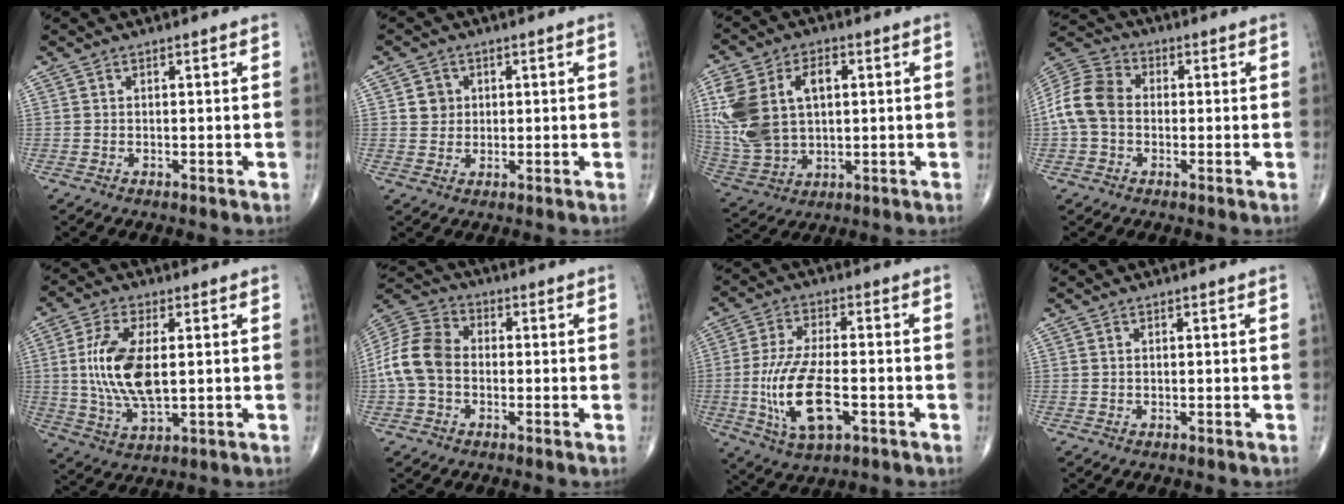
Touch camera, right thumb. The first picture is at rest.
{"total": 3.3, "force": [0.8, 3.1, 0.9], "torque": [0.005, 0.001, 0.009]}
{"total": 18.2, "force": [3.3, 11.6, 13.7], "torque": [-0.295, 0.009, 0.072]}
{"total": 10.1, "force": [-0.8, 7.7, 6.4], "torque": [-0.126, 0.030, -0.027]}
{"total": 13.1, "force": [1.1, 6.1, 11.6], "torque": [-0.237, -0.009, 0.026]}
{"total": 11.1, "force": [-1.4, 8.2, 7.3], "torque": [-0.146, 0.032, -0.039]}
{"total": 13.8, "force": [-3.2, 6.1, 12.0], "torque": [-0.242, 0.007, -0.052]}
{"total": 0.0}